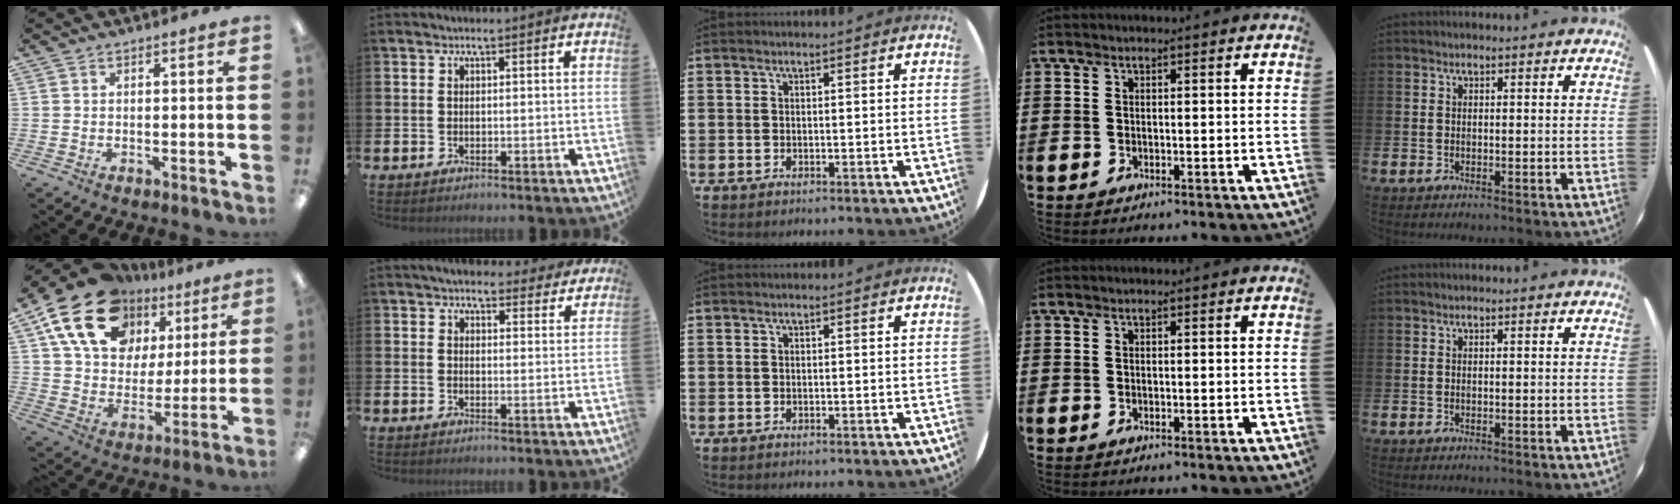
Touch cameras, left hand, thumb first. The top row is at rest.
{"thumb": {"total": 19.9, "force": [11.5, 13.4, 9.2], "torque": [-0.174, -0.045, 0.213]}, "index": {"total": 4.5, "force": [4.2, 1.4, 0.8], "torque": [-0.020, -0.022, 0.076]}}